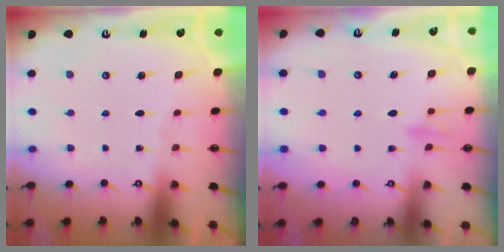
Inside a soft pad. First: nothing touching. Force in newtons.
{"total": 8.0, "press": 8.0, "slide": 0.5}